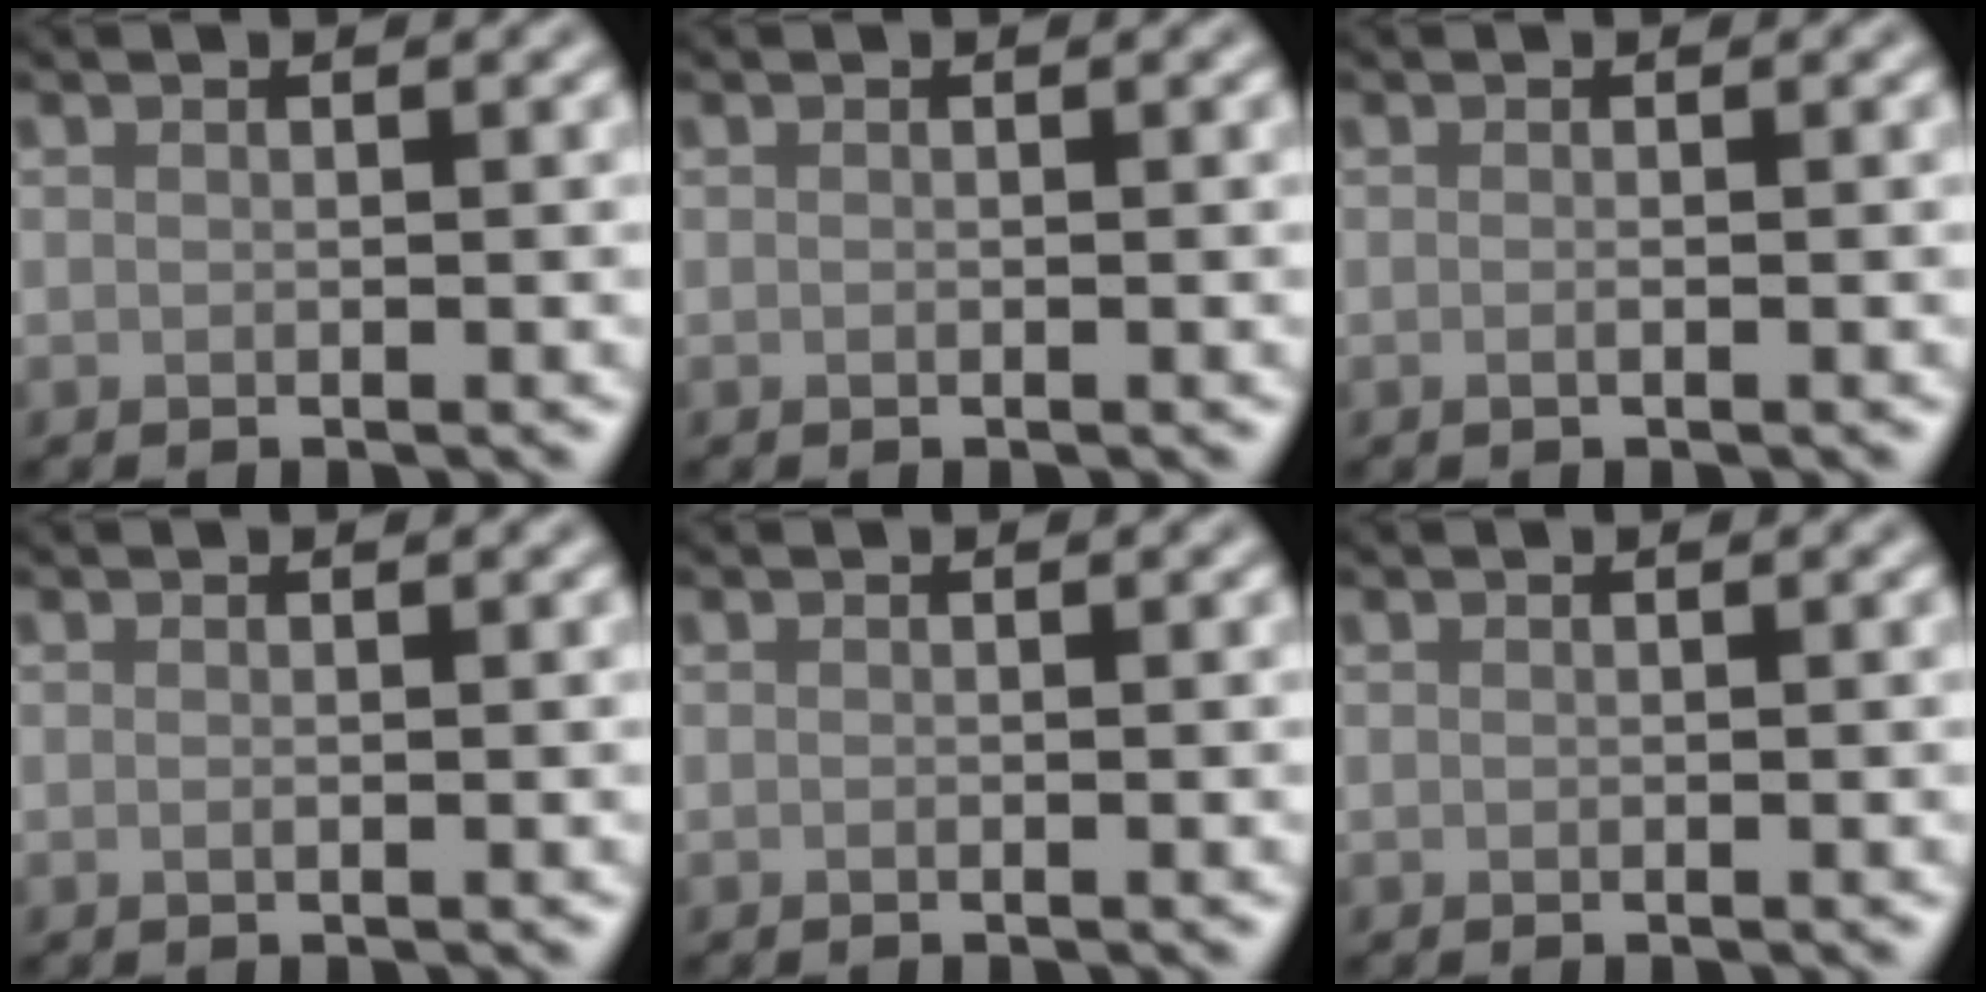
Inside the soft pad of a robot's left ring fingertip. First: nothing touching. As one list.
[{"total": 0.0}, {"total": 0.5, "force": [-0.1, 0.1, 0.5], "torque": [-0.009, -0.003, -0.004]}, {"total": 0.0}, {"total": 0.0}, {"total": 0.0}]